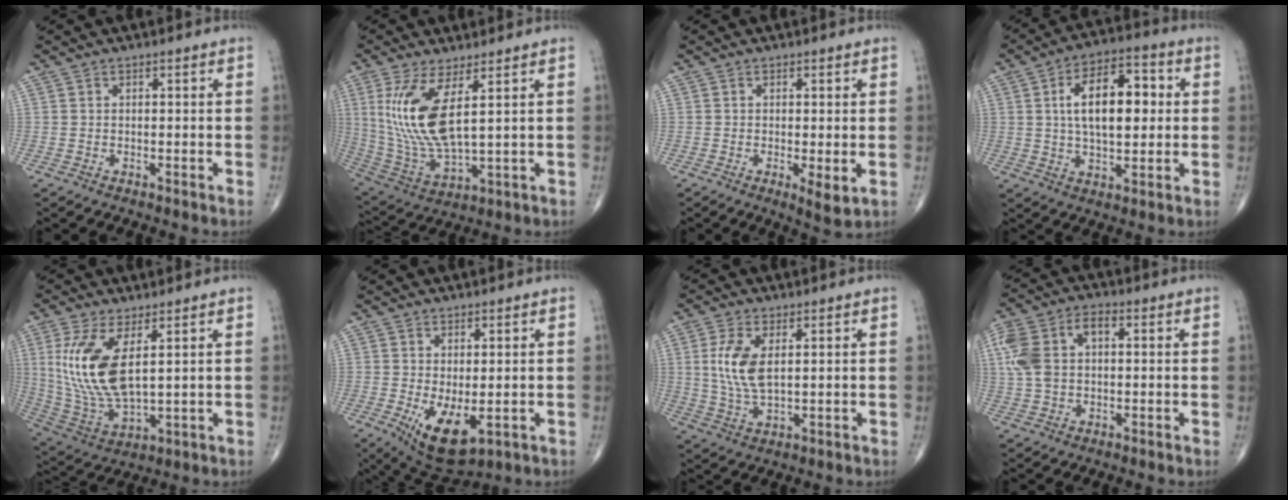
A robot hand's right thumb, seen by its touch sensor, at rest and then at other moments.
{"total": 14.2, "force": [4.0, 4.7, 12.9], "torque": [-0.282, -0.030, 0.094]}
{"total": 3.8, "force": [-0.7, 1.0, 3.6], "torque": [-0.062, -0.015, -0.013]}
{"total": 14.5, "force": [2.0, 7.4, 12.4], "torque": [-0.182, 0.015, 0.029]}
{"total": 14.9, "force": [3.7, 6.2, 13.1], "torque": [-0.281, -0.022, 0.092]}
{"total": 8.8, "force": [-2.0, 4.1, 7.5], "torque": [-0.121, -0.021, -0.015]}
{"total": 8.2, "force": [1.7, 3.9, 7.1], "torque": [-0.155, -0.007, 0.040]}
{"total": 11.1, "force": [1.5, 6.8, 8.6], "torque": [-0.193, 0.033, 0.029]}